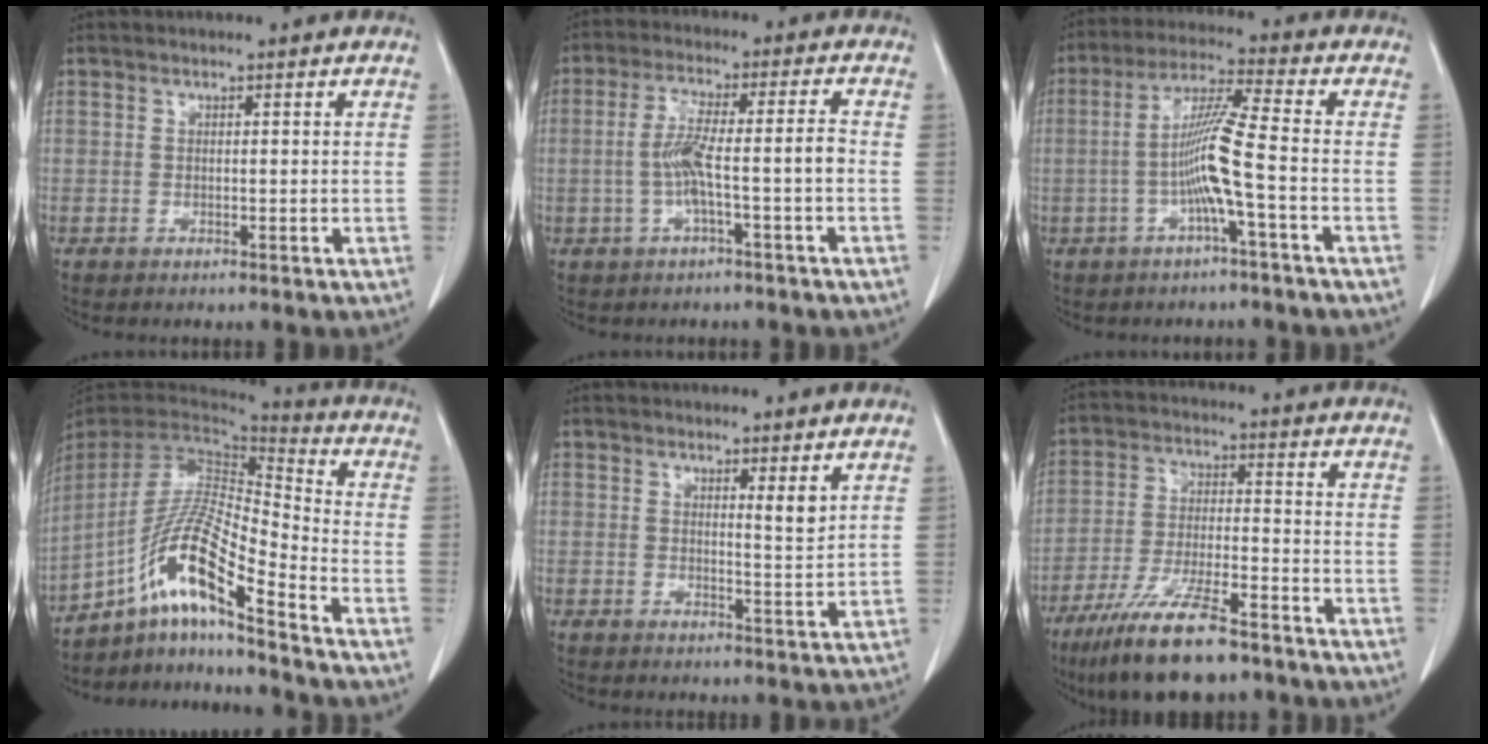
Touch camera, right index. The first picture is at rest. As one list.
[{"total": 7.2, "force": [-1.6, 0.1, 7.1], "torque": [-0.141, 0.019, -0.027]}, {"total": 8.4, "force": [-1.9, -0.9, 8.2], "torque": [-0.164, 0.010, -0.038]}, {"total": 14.7, "force": [-9.2, 0.5, 11.4], "torque": [-0.224, 0.003, -0.170]}, {"total": 2.8, "force": [1.7, 0.1, 2.2], "torque": [-0.038, -0.011, 0.027]}, {"total": 13.6, "force": [-9.9, 2.7, 8.9], "torque": [-0.173, -0.028, -0.175]}]